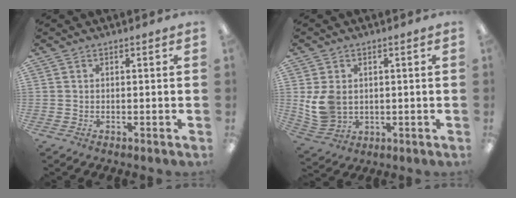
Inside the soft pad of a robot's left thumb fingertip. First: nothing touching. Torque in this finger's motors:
{"motor_torque": [-0.22, 0.53, 0.56, -0.47, 0.10]}